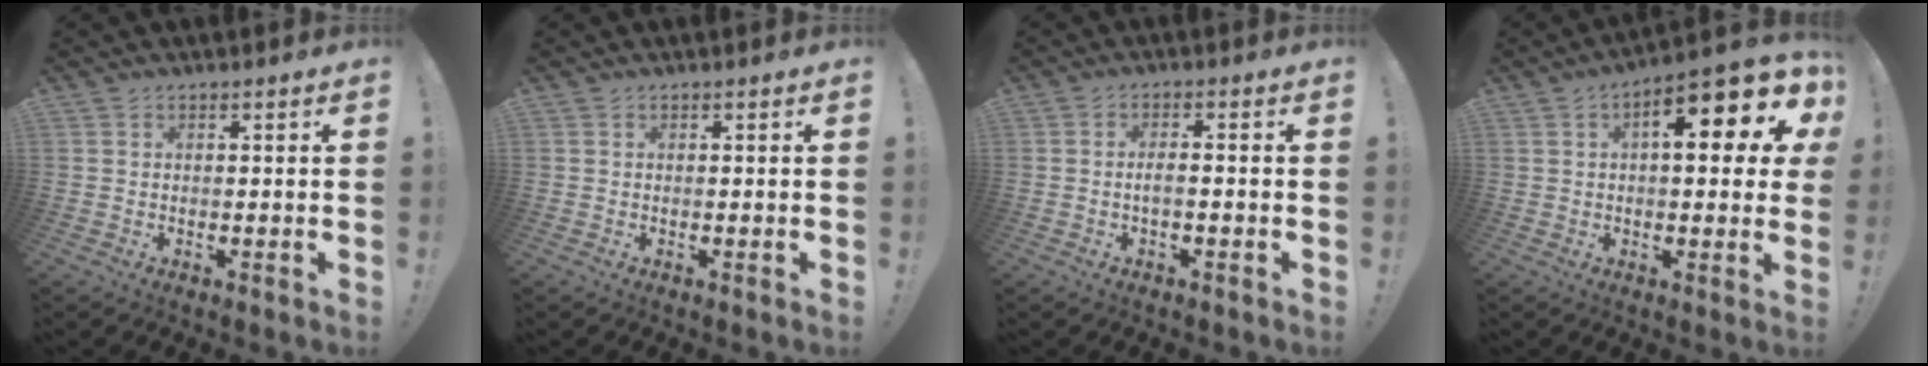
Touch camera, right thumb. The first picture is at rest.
{"total": 0.0}
{"total": 2.7, "force": [-1.1, 0.4, 2.5], "torque": [-0.057, 0.002, -0.021]}
{"total": 14.2, "force": [4.7, 4.9, 12.5], "torque": [-0.157, -0.025, 0.063]}